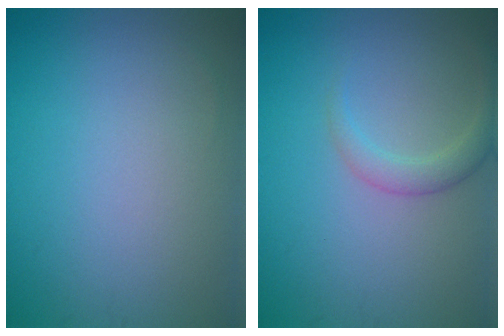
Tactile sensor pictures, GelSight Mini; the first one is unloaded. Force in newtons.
{"total": 2.0, "press": 2.0, "slide": 0.0}